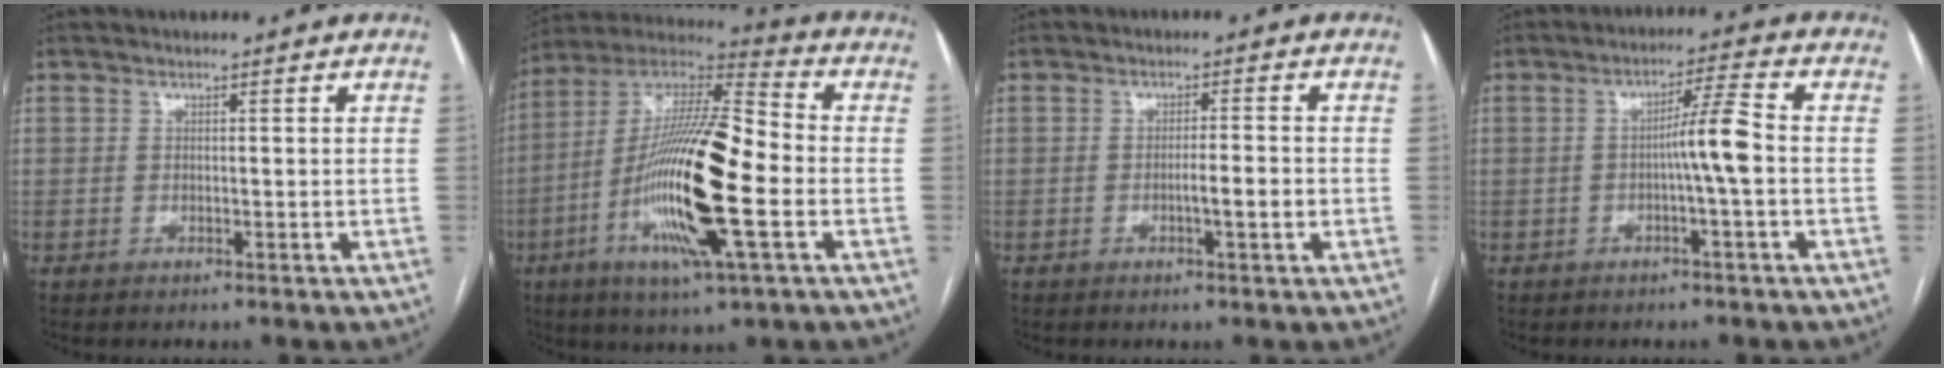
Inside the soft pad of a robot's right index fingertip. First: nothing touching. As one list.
[{"total": 21.8, "force": [-4.9, 3.0, 21.1], "torque": [-0.416, -0.012, -0.090]}, {"total": 3.1, "force": [-0.9, 0.1, 3.0], "torque": [-0.049, -0.001, -0.014]}, {"total": 5.8, "force": [-0.9, -0.5, 5.7], "torque": [-0.094, 0.012, -0.015]}]